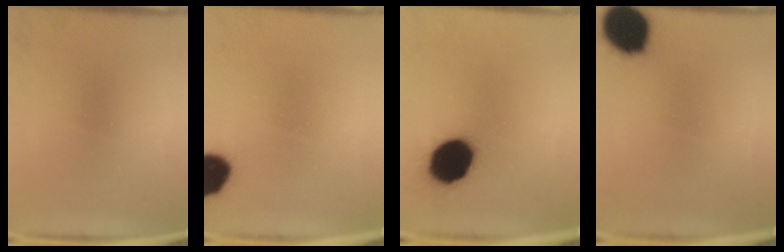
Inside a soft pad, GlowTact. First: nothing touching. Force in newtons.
{"total": 10.6}
{"total": 14.9}
{"total": 14.7}